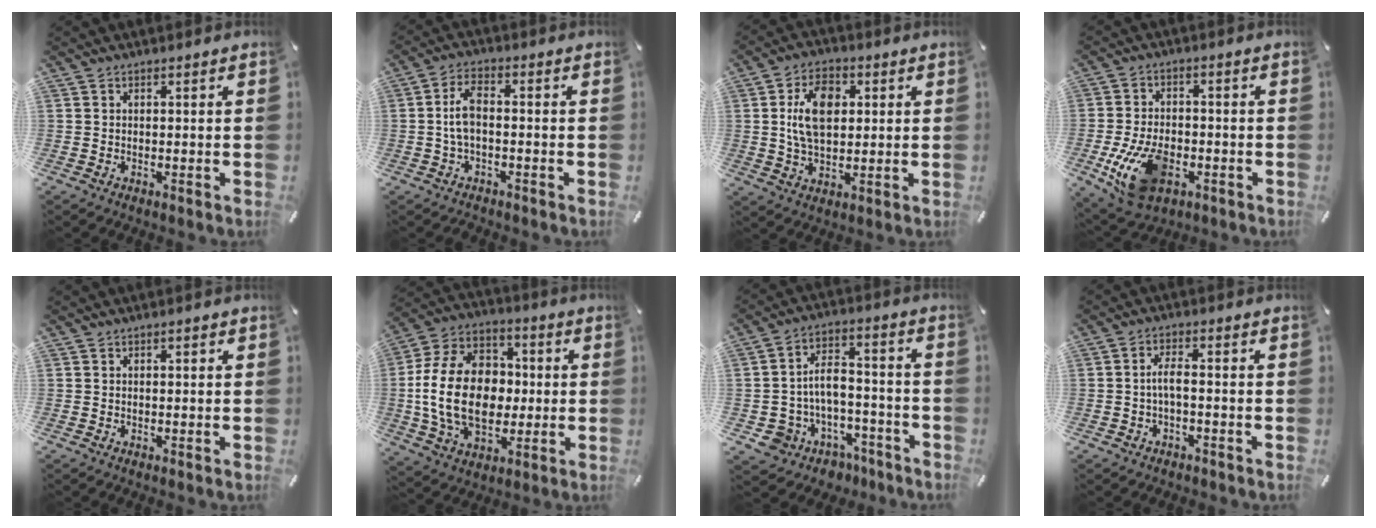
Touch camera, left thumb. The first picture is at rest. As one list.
[{"total": 5.9, "force": [-0.8, 2.8, 5.1], "torque": [-0.116, 0.006, -0.020]}, {"total": 10.9, "force": [2.2, 7.1, 8.0], "torque": [-0.154, 0.005, 0.033]}, {"total": 13.7, "force": [-4.5, 8.5, 9.7], "torque": [-0.188, 0.001, -0.078]}, {"total": 0.5, "force": [0.1, 0.2, 0.5], "torque": [-0.008, 0.003, 0.000]}, {"total": 20.1, "force": [-1.3, 14.9, 13.5], "torque": [-0.285, 0.013, -0.024]}, {"total": 8.6, "force": [-1.7, 7.7, 3.3], "torque": [-0.078, 0.007, -0.023]}, {"total": 3.9, "force": [-1.0, 1.6, 3.4], "torque": [-0.069, 0.008, -0.021]}]